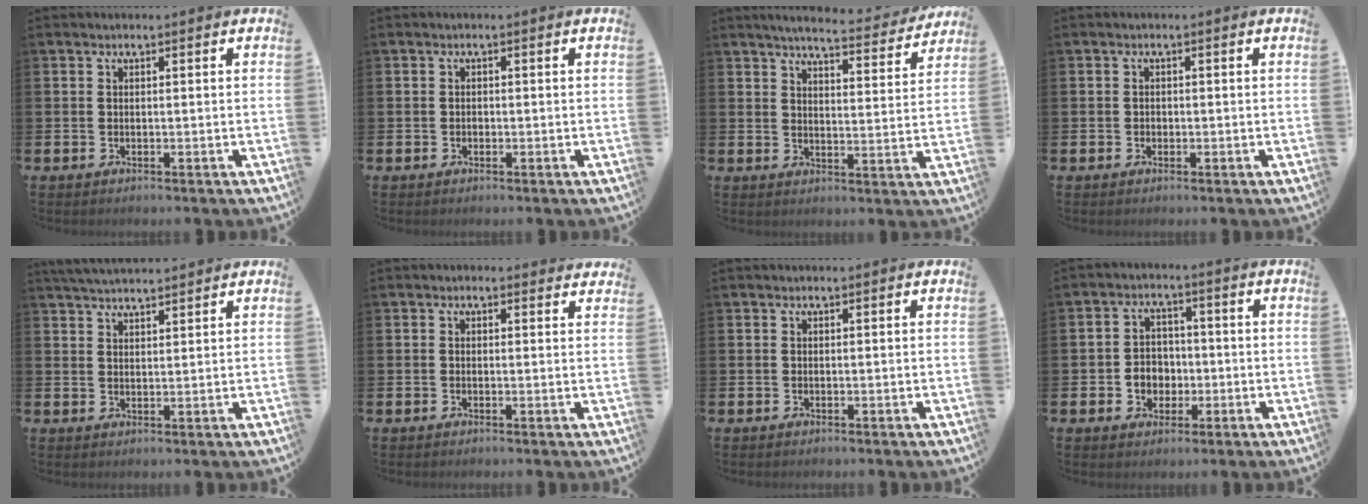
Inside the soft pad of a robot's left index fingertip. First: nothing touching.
{"total": 0.6, "force": [-0.3, 0.5, 0.1], "torque": [-0.008, 0.006, -0.006]}
{"total": 5.5, "force": [5.3, 0.3, 1.6], "torque": [-0.037, -0.035, 0.088]}
{"total": 0.8, "force": [-0.2, 0.7, 0.2], "torque": [-0.003, 0.005, -0.007]}
{"total": 3.5, "force": [3.5, 0.2, 0.6], "torque": [-0.018, -0.012, 0.065]}
{"total": 0.5, "force": [0.3, 0.4, 0.1], "torque": [-0.001, 0.004, 0.005]}
{"total": 0.0}
{"total": 3.8, "force": [-0.6, 3.5, 1.3], "torque": [-0.017, -0.003, -0.020]}